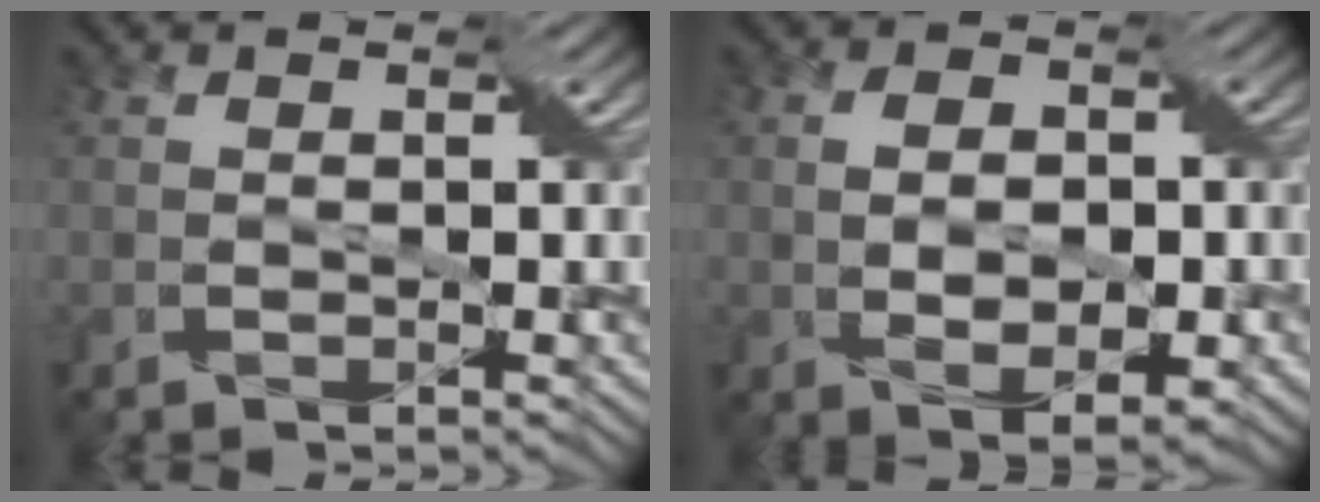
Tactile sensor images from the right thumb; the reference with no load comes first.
{"total": 6.2, "force": [-0.5, 3.9, 4.8], "torque": [-0.073, -0.003, -0.005]}